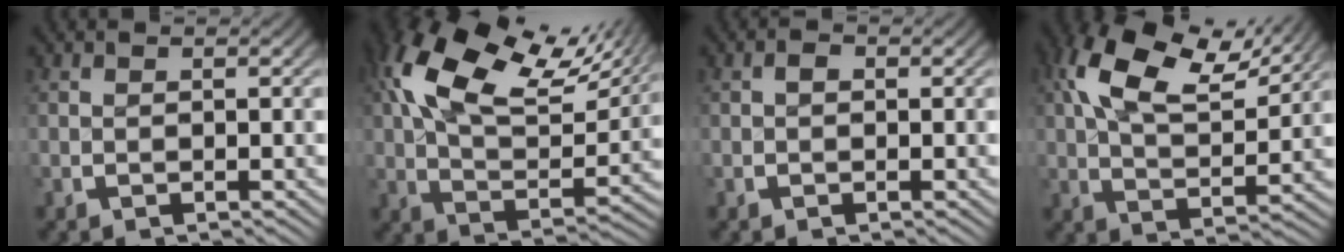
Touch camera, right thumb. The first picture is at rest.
{"total": 13.6, "force": [6.0, 7.4, 9.6], "torque": [-0.173, 0.013, 0.087]}
{"total": 0.8, "force": [-0.1, 0.7, 0.4], "torque": [-0.010, -0.004, -0.001]}
{"total": 9.5, "force": [5.2, 4.4, 6.6], "torque": [-0.131, 0.002, 0.087]}